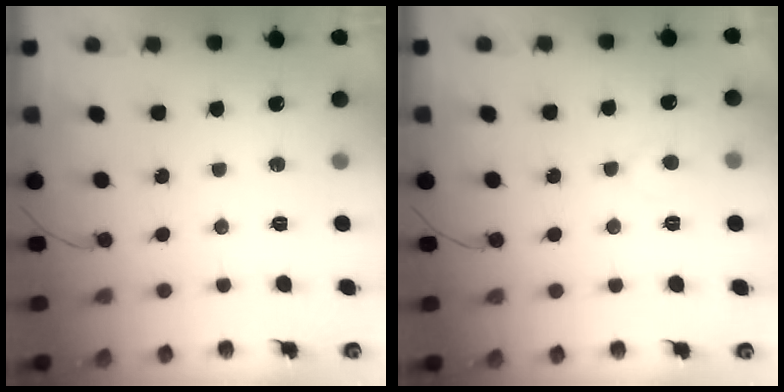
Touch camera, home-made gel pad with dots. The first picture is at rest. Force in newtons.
{"total": 4.7, "press": 4.7, "slide": 0.4}